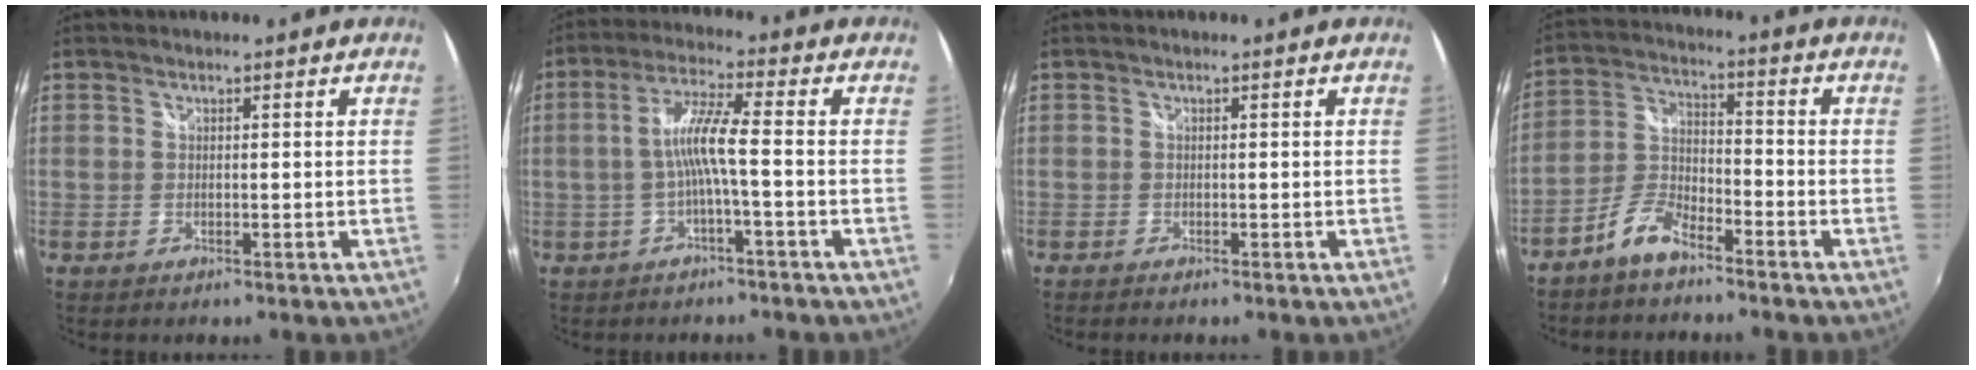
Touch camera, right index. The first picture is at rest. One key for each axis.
{"total": 6.4, "fx": -1.7, "fy": -0.3, "fz": 6.1, "tx": -0.134, "ty": 0.009, "tz": -0.030}
{"total": 0.9, "fx": -0.8, "fy": 0.3, "fz": 0.3, "tx": -0.010, "ty": -0.004, "tz": -0.017}
{"total": 6.9, "fx": -5.3, "fy": 2.4, "fz": 3.8, "tx": -0.092, "ty": 0.014, "tz": -0.107}